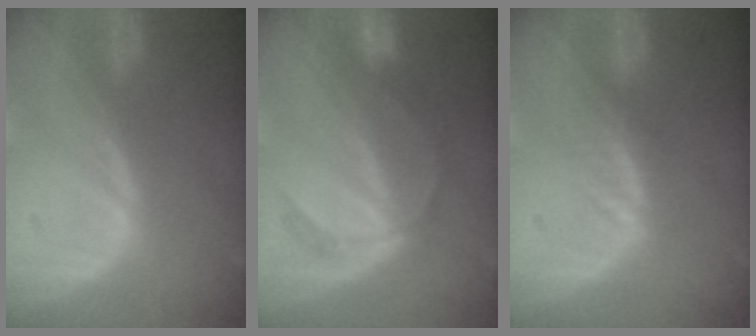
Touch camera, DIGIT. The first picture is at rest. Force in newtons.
{"total": 5.3, "press": 5.0, "slide": 1.7}
{"total": 2.0, "press": 2.0, "slide": 0.2}